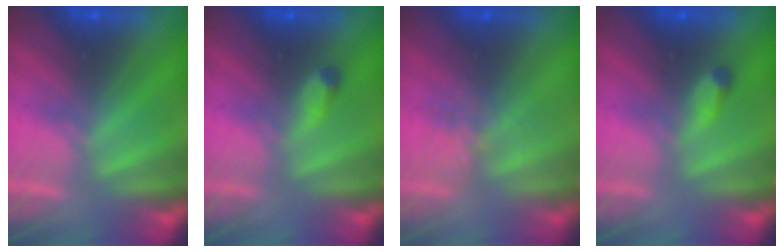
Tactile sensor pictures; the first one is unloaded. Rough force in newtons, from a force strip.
{"total": 2.4}
{"total": 3.8}
{"total": 2.4}